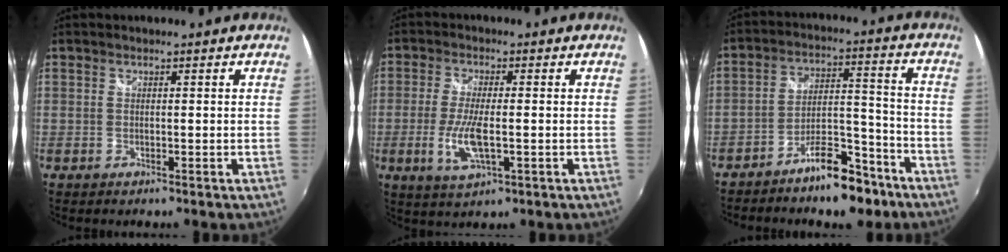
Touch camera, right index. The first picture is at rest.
{"total": 7.6, "force": [-1.9, 2.0, 7.1], "torque": [-0.148, -0.014, -0.035]}
{"total": 10.9, "force": [-8.2, 3.9, 6.0], "torque": [-0.097, 0.028, -0.123]}